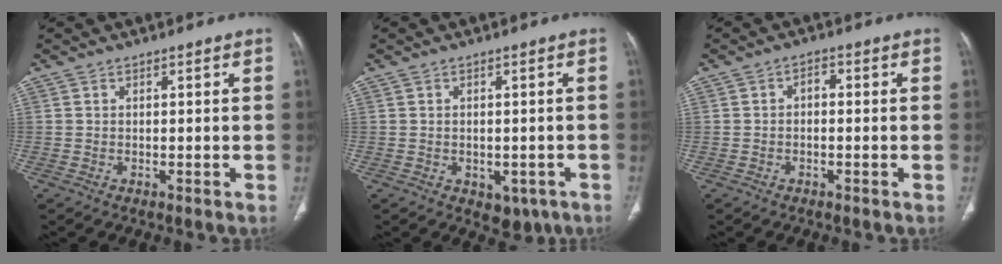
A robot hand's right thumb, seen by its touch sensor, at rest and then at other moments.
{"total": 4.9, "force": [-1.9, 3.4, 2.8], "torque": [-0.019, 0.009, -0.013]}
{"total": 1.8, "force": [-0.2, 1.1, 1.4], "torque": [-0.018, 0.008, -0.007]}